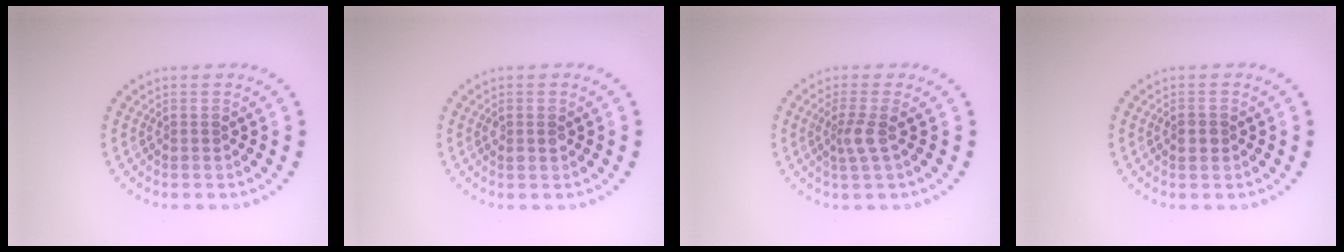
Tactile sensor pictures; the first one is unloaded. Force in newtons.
{"total": 1.1, "press": 1.1, "slide": 0.2}
{"total": 2.0, "press": 1.5, "slide": 1.3}
{"total": 1.6, "press": 1.6, "slide": 0.3}